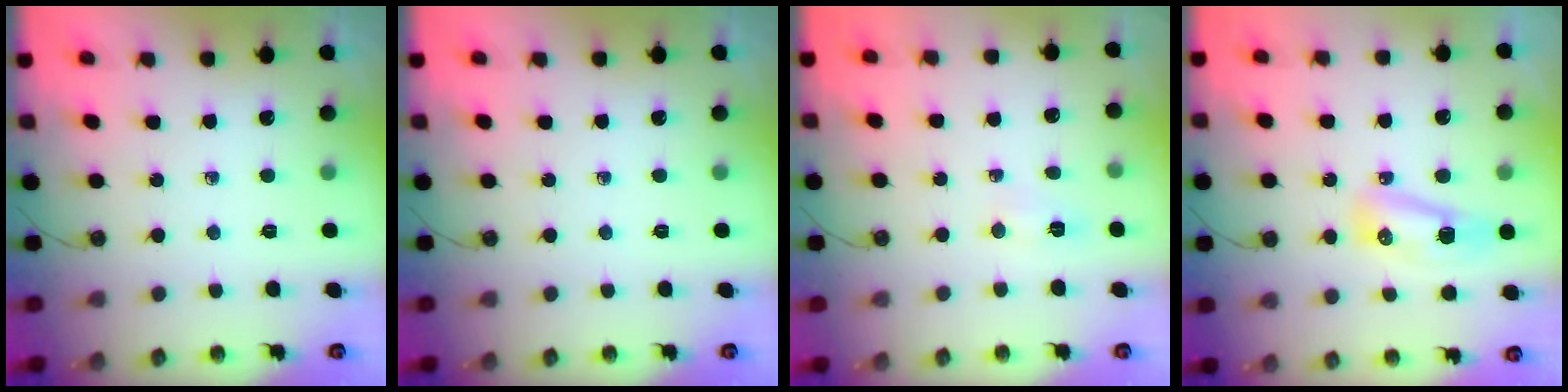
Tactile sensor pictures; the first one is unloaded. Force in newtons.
{"total": 0.0}
{"total": 3.9, "press": 3.7, "slide": 1.3}
{"total": 11.2, "press": 9.1, "slide": 6.7}